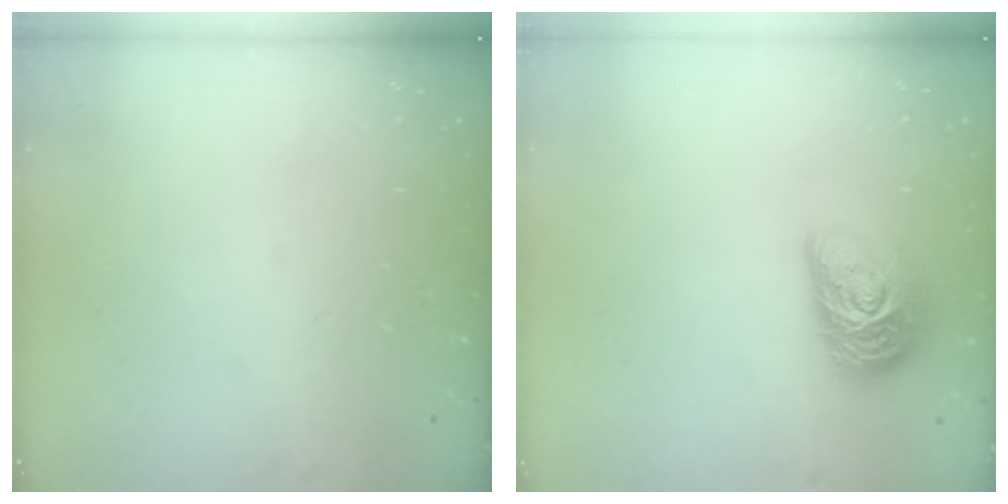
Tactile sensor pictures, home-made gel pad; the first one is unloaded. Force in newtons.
{"total": 13.5, "press": 13.5, "slide": 0.9}